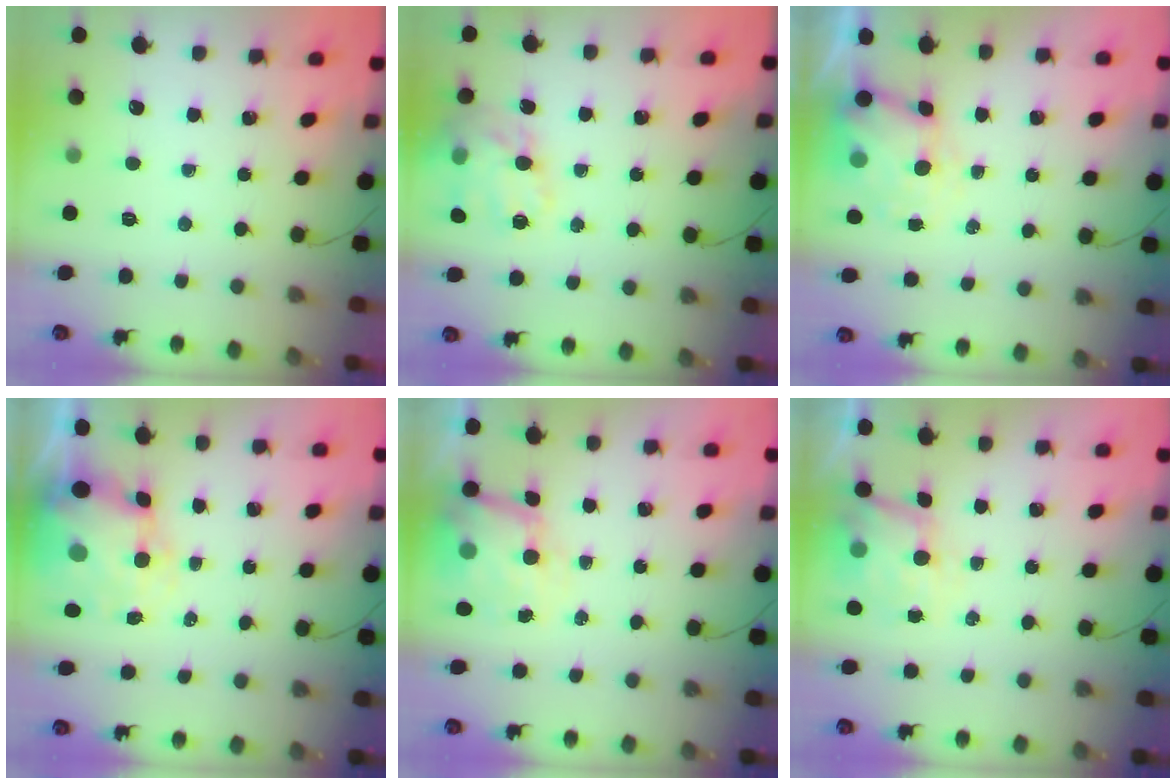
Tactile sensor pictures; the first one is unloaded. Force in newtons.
{"total": 18.7, "press": 18.4, "slide": 3.2}
{"total": 4.8, "press": 4.6, "slide": 1.0}
{"total": 9.9, "press": 9.7, "slide": 2.1}
{"total": 7.1, "press": 7.1, "slide": 0.7}
{"total": 5.3, "press": 5.2, "slide": 1.1}